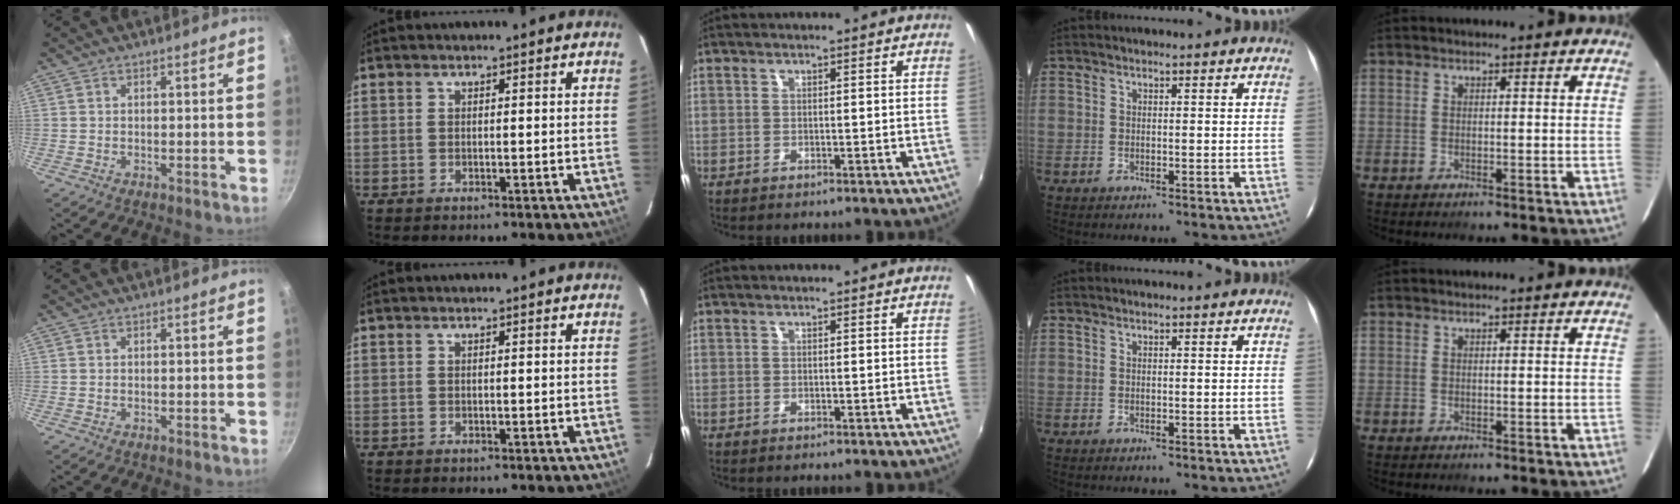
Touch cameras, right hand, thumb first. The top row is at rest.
{}